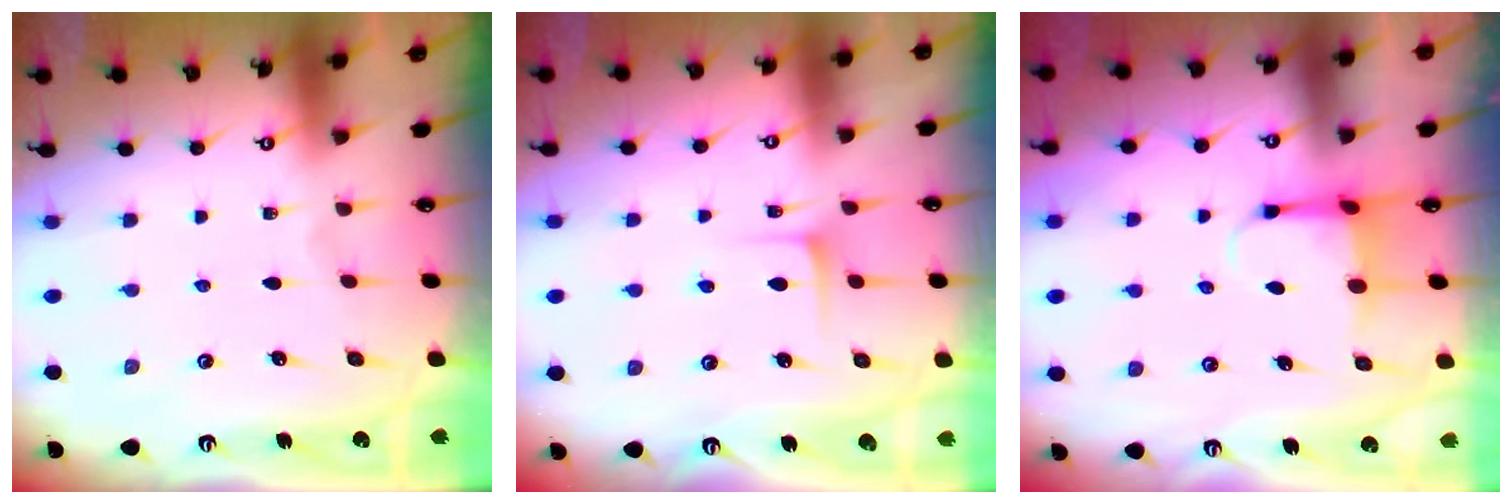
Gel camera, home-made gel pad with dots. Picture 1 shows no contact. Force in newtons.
{"total": 5.3, "press": 5.2, "slide": 0.8}
{"total": 4.9, "press": 4.8, "slide": 1.1}